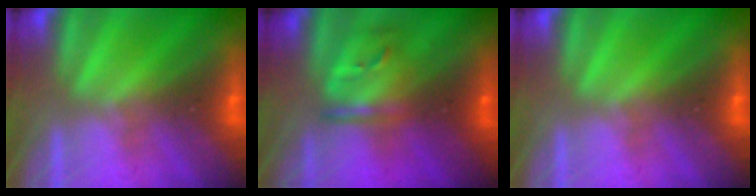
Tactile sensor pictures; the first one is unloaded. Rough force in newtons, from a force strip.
{"total": 3.6}
{"total": 0.0}